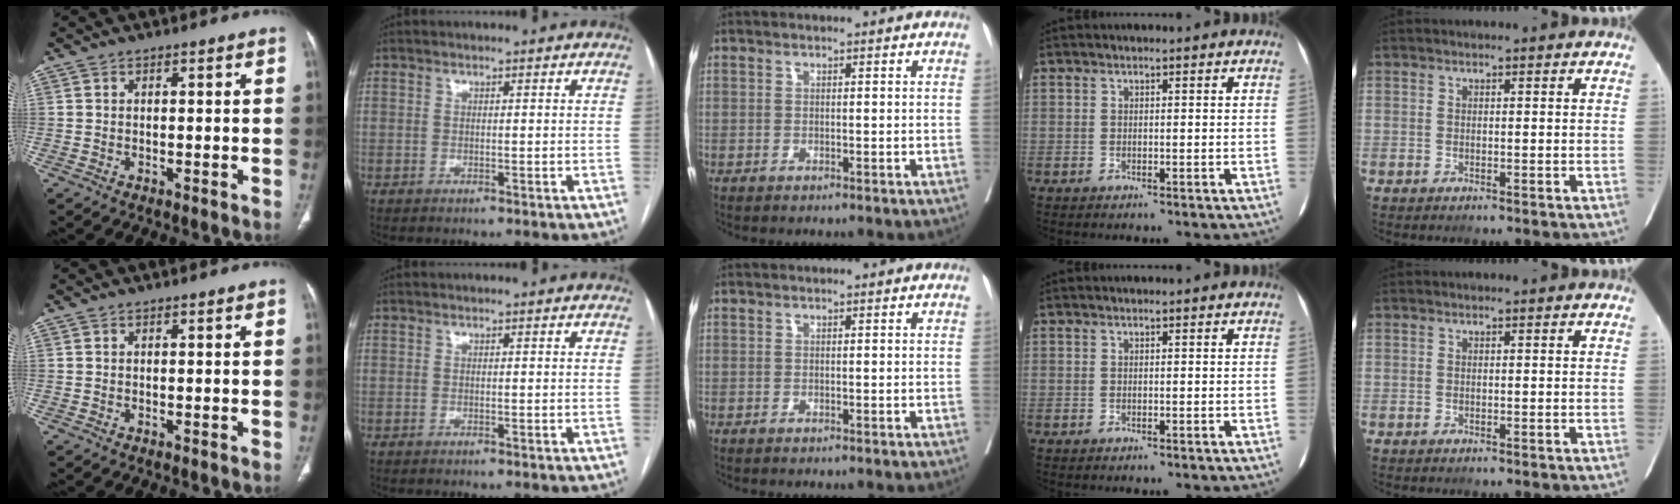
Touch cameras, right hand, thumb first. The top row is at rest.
{}